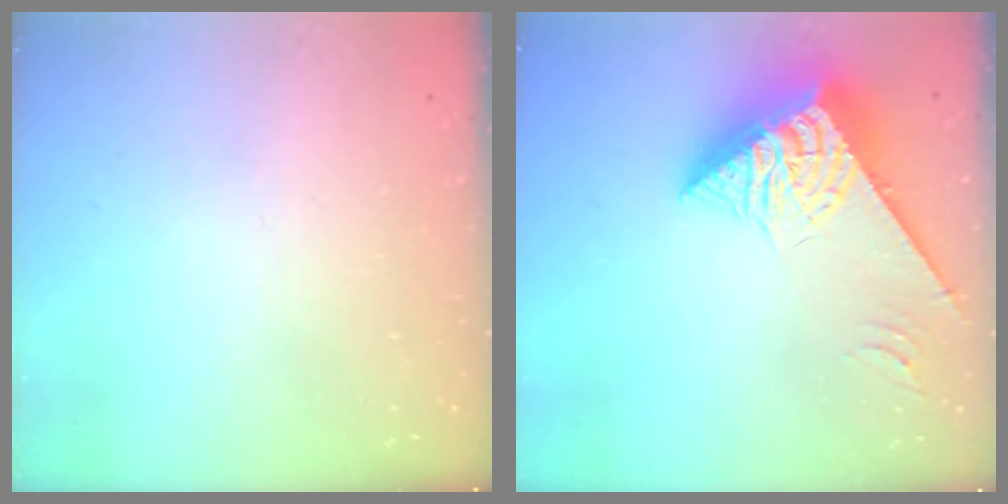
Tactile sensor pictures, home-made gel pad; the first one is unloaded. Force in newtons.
{"total": 7.2, "press": 7.2, "slide": 0.6}